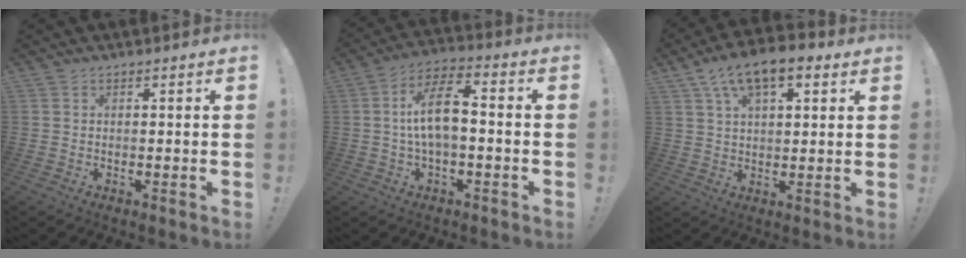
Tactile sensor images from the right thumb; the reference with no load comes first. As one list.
[{"total": 11.7, "force": [-0.2, 4.9, 10.6], "torque": [-0.189, 0.016, -0.002]}, {"total": 11.5, "force": [6.2, 5.2, 8.2], "torque": [-0.140, -0.014, 0.112]}]